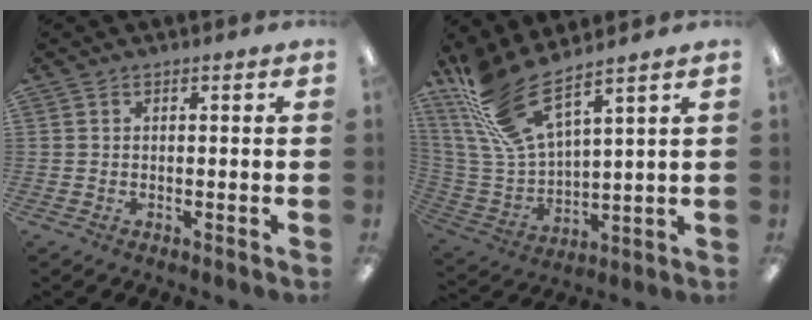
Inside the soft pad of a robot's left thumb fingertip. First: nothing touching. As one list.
[{"total": 16.1, "force": [11.8, 4.6, 9.9], "torque": [-0.242, -0.069, 0.211]}]